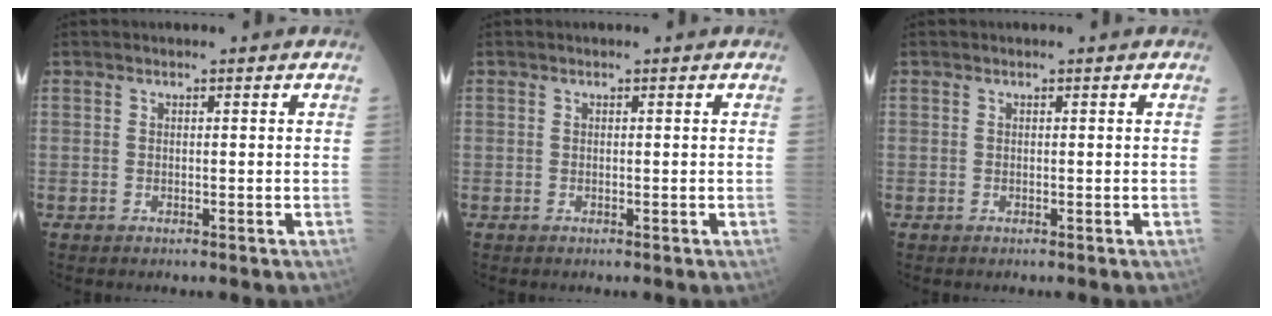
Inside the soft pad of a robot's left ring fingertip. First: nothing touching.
{"total": 0.0}
{"total": 0.0}